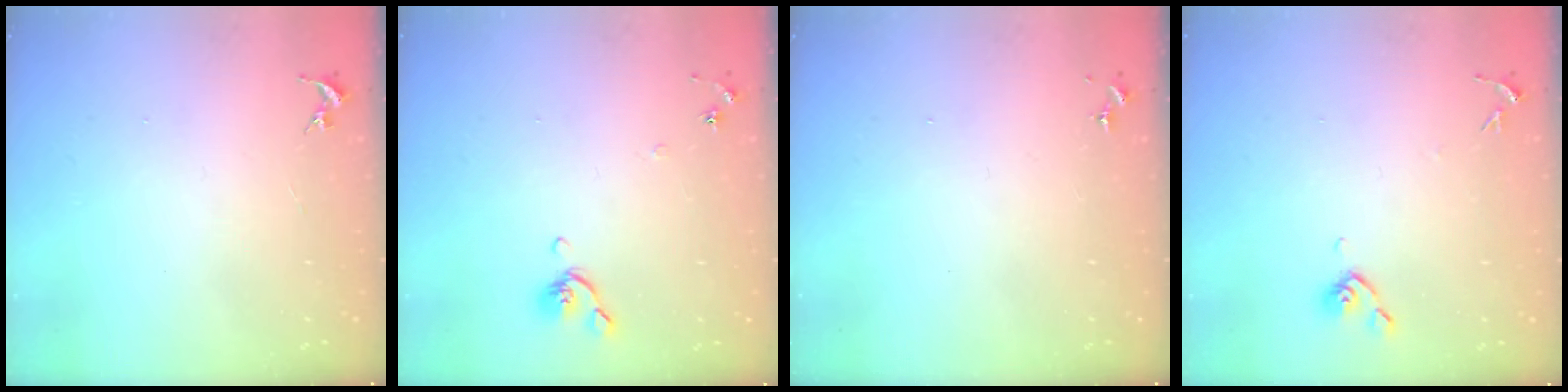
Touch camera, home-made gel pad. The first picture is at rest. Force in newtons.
{"total": 5.4, "press": 5.3, "slide": 1.1}
{"total": 0.0}
{"total": 5.8, "press": 5.8, "slide": 0.7}